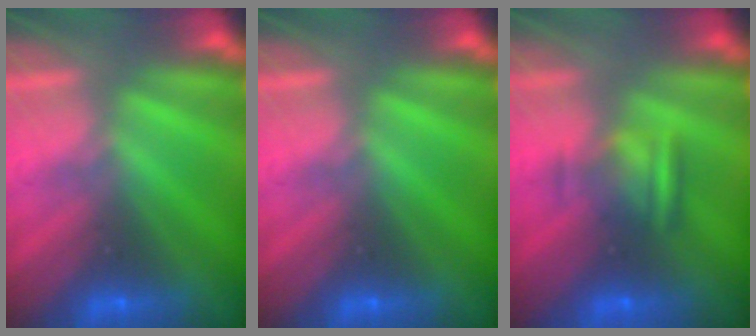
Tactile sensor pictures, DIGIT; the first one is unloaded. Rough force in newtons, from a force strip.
{"total": 0.0}
{"total": 7.6}